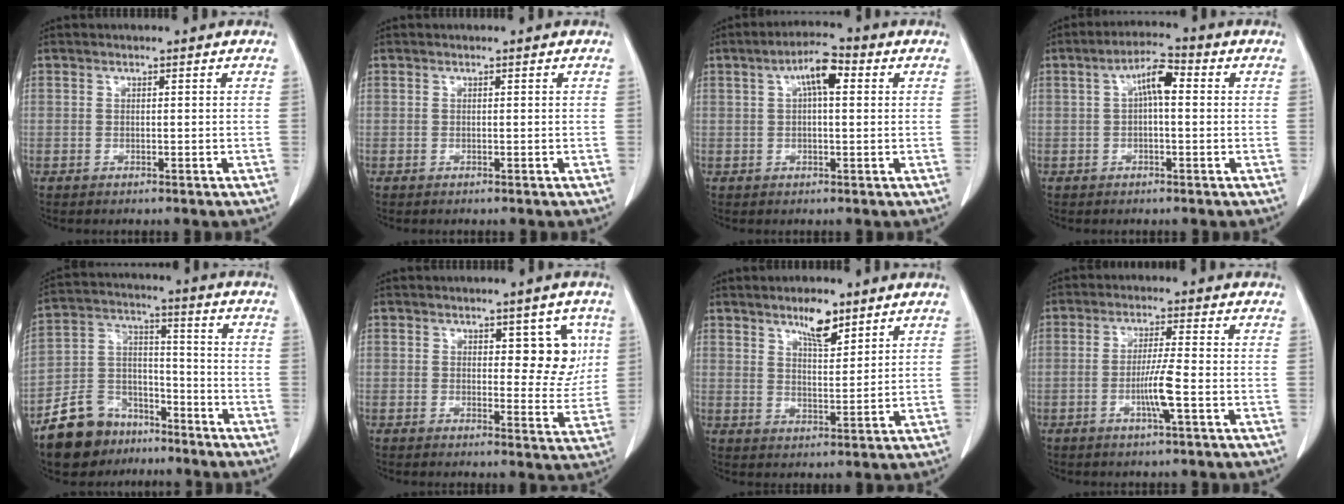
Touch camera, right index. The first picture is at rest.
{"total": 0.0}
{"total": 5.6, "force": [1.6, 1.5, 5.1], "torque": [-0.093, 0.020, 0.024]}
{"total": 5.2, "force": [0.8, 1.4, 4.9], "torque": [-0.090, 0.021, 0.010]}
{"total": 11.7, "force": [-8.6, 7.2, 3.5], "torque": [-0.081, 0.031, -0.151]}
{"total": 6.2, "force": [2.1, 3.1, 4.9], "torque": [-0.041, 0.004, 0.027]}
{"total": 5.6, "force": [4.0, 1.5, 3.6], "torque": [-0.064, -0.001, 0.069]}
{"total": 5.0, "force": [-1.6, -0.6, 4.7], "torque": [-0.088, -0.008, -0.032]}